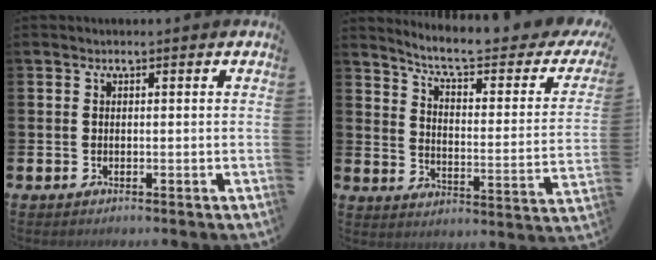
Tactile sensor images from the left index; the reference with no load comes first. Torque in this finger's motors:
{"motor_torque": [0.12, -0.63, 0.55, 0.14]}